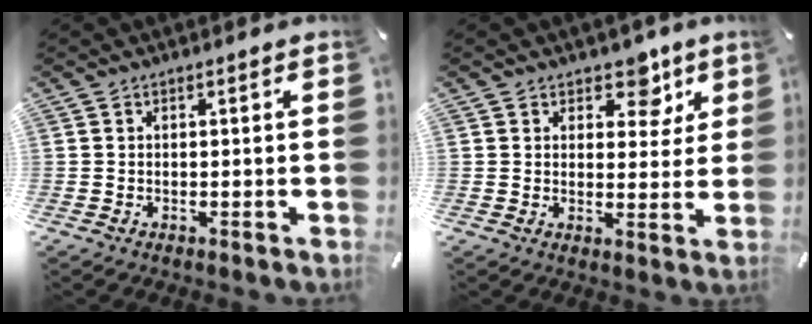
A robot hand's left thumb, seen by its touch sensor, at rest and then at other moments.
{"total": 7.5, "force": [4.7, 4.8, 3.3], "torque": [-0.014, -0.032, 0.073]}